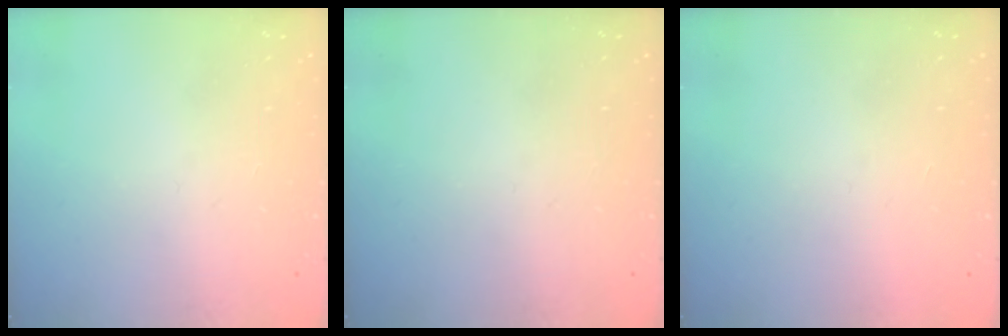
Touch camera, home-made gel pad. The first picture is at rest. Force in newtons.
{"total": 0.0}
{"total": 1.5, "press": 1.5, "slide": 0.1}